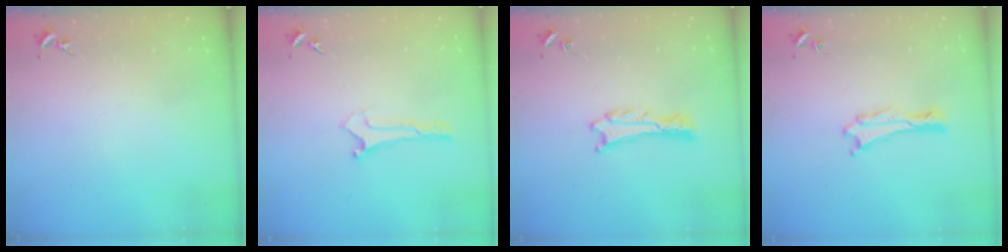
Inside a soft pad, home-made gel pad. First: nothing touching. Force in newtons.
{"total": 0.0}
{"total": 0.9, "press": 0.8, "slide": 0.1}
{"total": 0.6, "press": 0.5, "slide": 0.1}